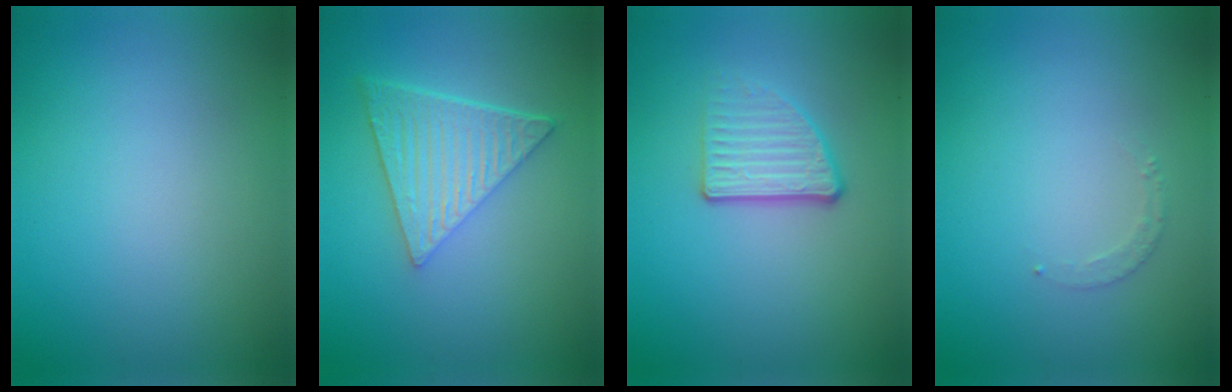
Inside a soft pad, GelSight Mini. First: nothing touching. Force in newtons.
{"total": 6.4, "press": 4.4, "slide": 4.7}
{"total": 3.0, "press": 2.3, "slide": 1.9}
{"total": 0.9, "press": 0.9, "slide": 0.2}